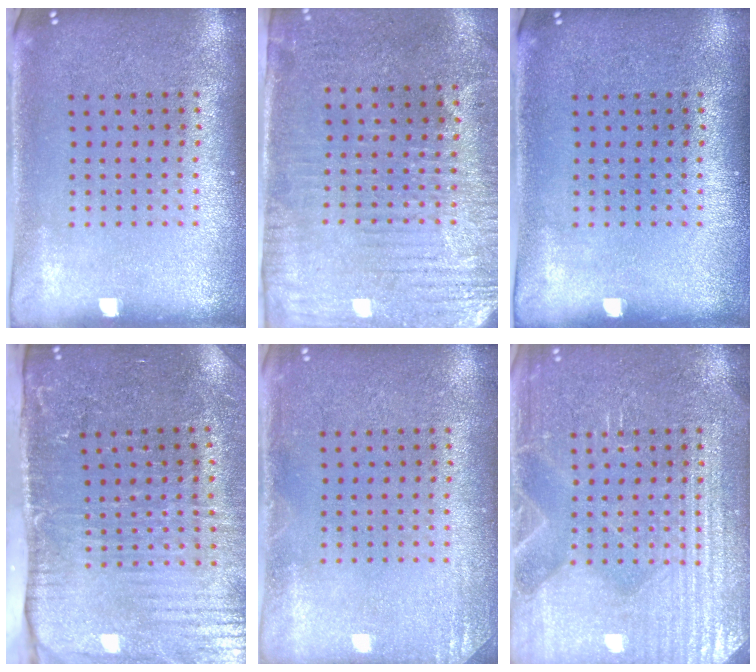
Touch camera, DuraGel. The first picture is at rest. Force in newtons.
{"total": 3.1, "press": 2.6, "slide": 1.6}
{"total": 0.0}
{"total": 4.4, "press": 3.7, "slide": 2.4}
{"total": 1.5, "press": 1.4, "slide": 0.2}
{"total": 5.1, "press": 5.1, "slide": 0.7}